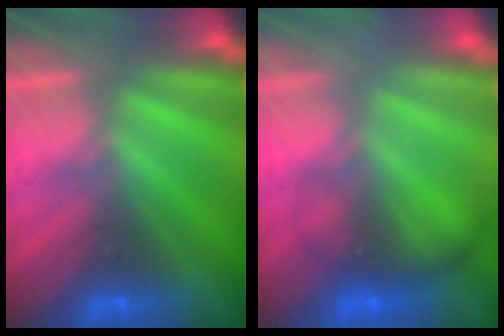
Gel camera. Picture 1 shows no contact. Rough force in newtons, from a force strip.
{"total": 2.1}